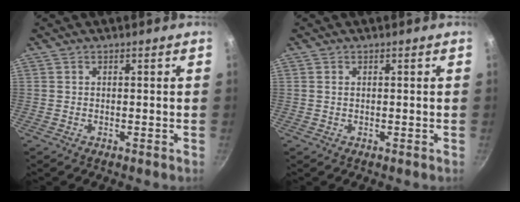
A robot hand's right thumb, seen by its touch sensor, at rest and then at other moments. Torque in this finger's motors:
{"motor_torque": [-0.37, 0.16, -0.50, -0.03, -0.05]}